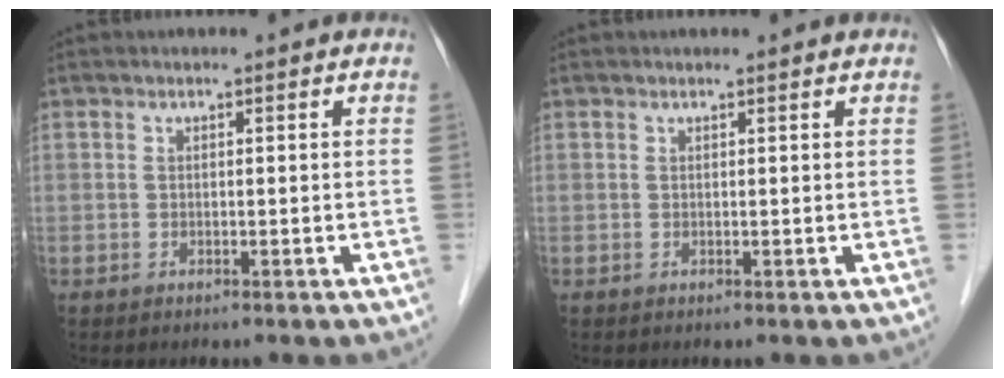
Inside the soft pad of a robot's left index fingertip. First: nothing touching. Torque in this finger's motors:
{"motor_torque": [0.17, -0.07, 0.05, 0.01]}